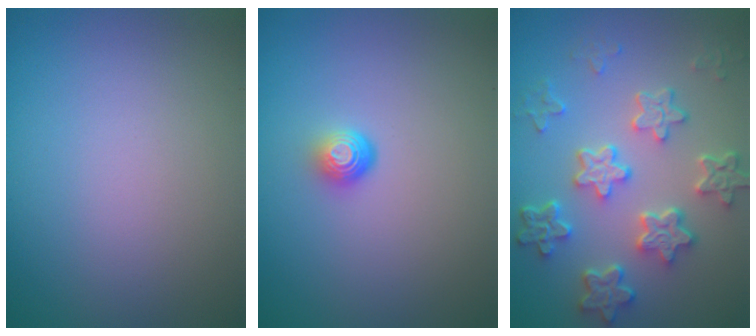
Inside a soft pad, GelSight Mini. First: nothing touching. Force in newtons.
{"total": 1.7, "press": 1.1, "slide": 1.3}
{"total": 6.2, "press": 4.9, "slide": 3.9}